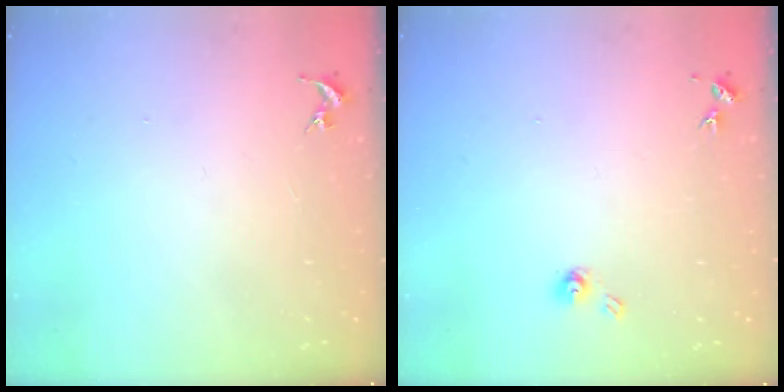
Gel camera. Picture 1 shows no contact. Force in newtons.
{"total": 4.9, "press": 4.9, "slide": 0.5}